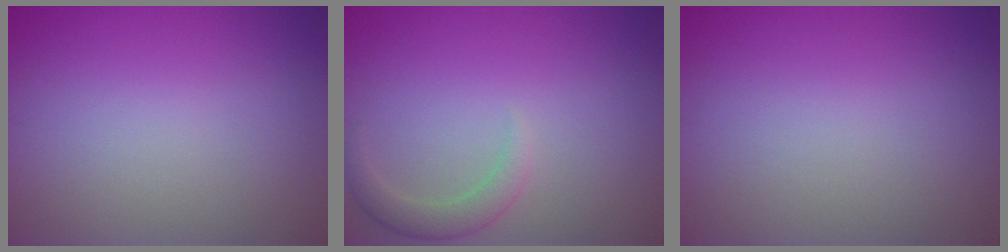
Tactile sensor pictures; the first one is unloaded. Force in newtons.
{"total": 2.1, "press": 2.1, "slide": 0.2}
{"total": 0.0}